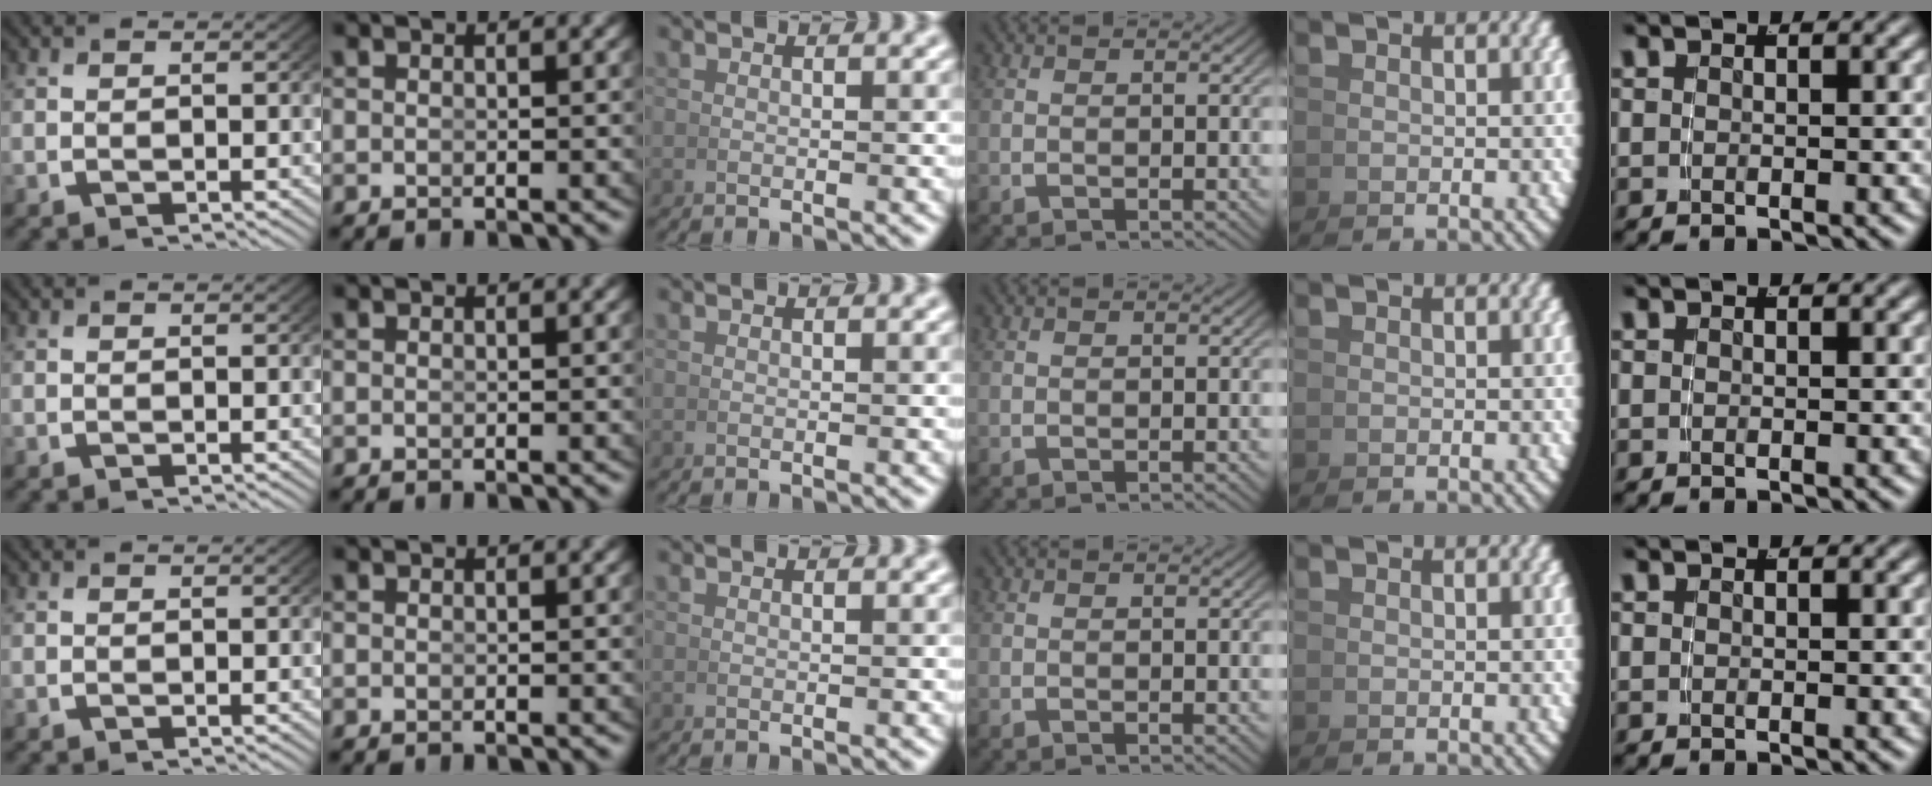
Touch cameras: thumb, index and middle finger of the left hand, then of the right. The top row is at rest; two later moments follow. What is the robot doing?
{"motion": "lift_and_place", "object": "dispenser bottle"}